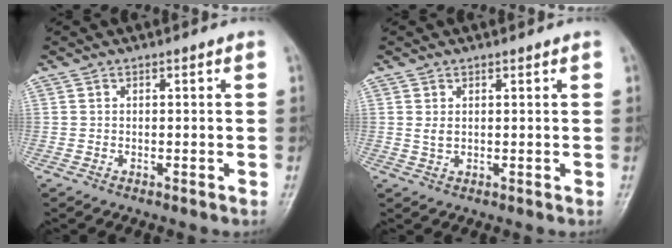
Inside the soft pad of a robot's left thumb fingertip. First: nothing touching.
{"total": 1.6, "force": [0.7, 1.0, 1.0], "torque": [-0.015, -0.006, 0.016]}